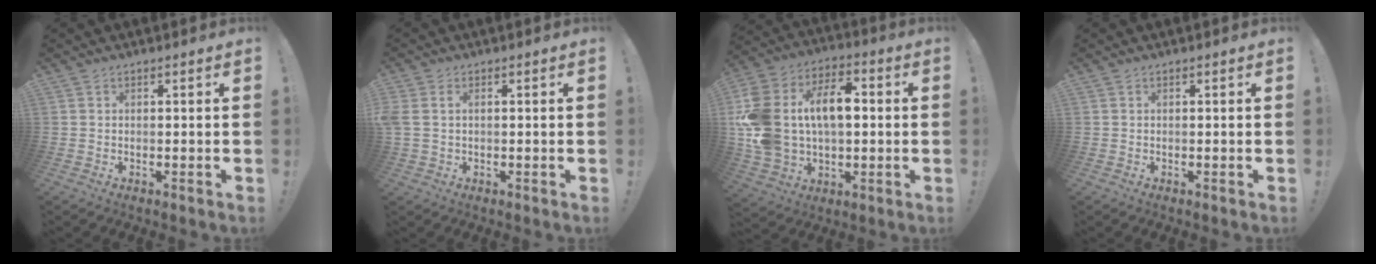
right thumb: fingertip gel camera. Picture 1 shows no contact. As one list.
[{"total": 3.1, "force": [0.8, 2.2, 2.1], "torque": [-0.054, 0.005, 0.016]}, {"total": 20.6, "force": [3.3, 13.8, 15.0], "torque": [-0.297, 0.004, 0.064]}, {"total": 0.0}]